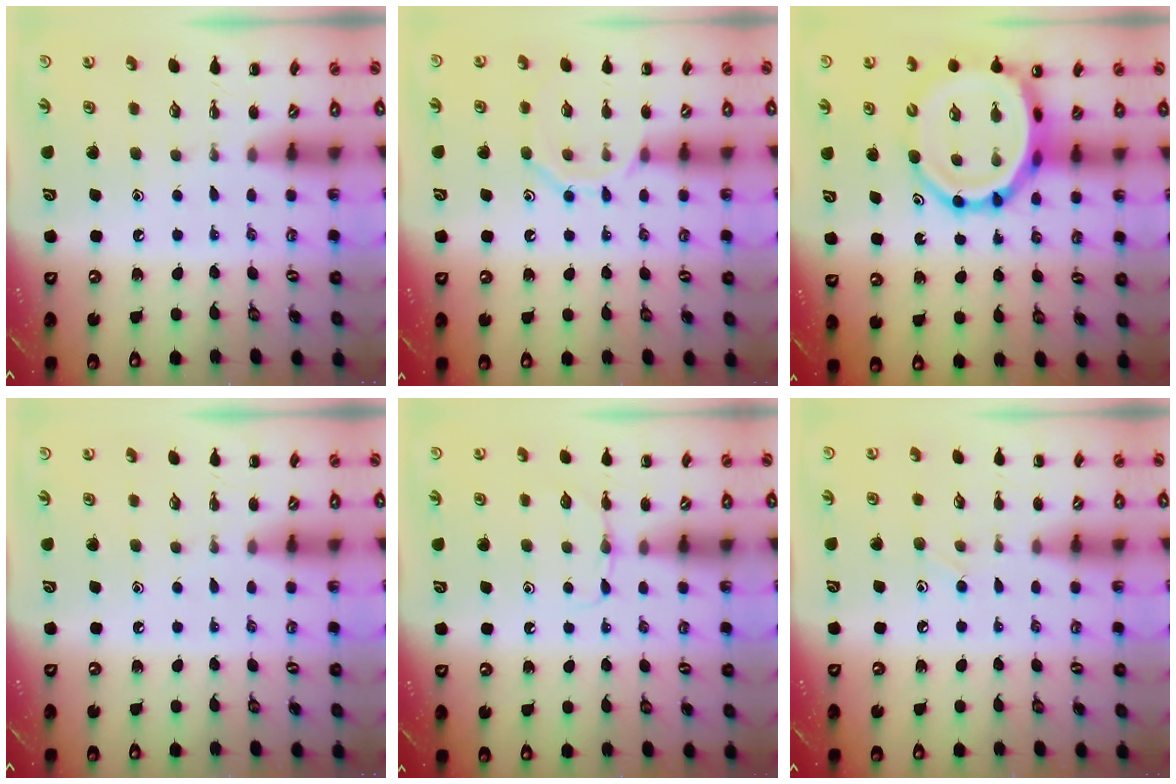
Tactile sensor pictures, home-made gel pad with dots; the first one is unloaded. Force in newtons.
{"total": 10.2, "press": 10.1, "slide": 0.6}
{"total": 14.4, "press": 13.8, "slide": 4.2}
{"total": 0.0}
{"total": 4.9, "press": 4.8, "slide": 1.3}
{"total": 7.0, "press": 6.7, "slide": 2.0}